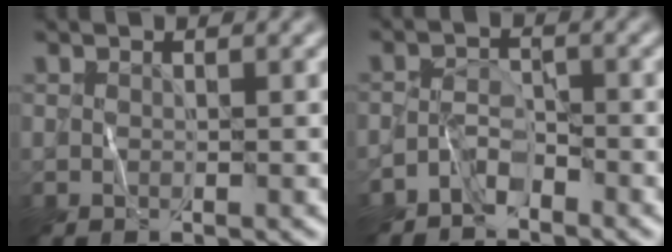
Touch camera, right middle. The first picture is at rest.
{"total": 2.4, "force": [-2.0, 1.1, 0.8], "torque": [-0.015, 0.012, -0.044]}